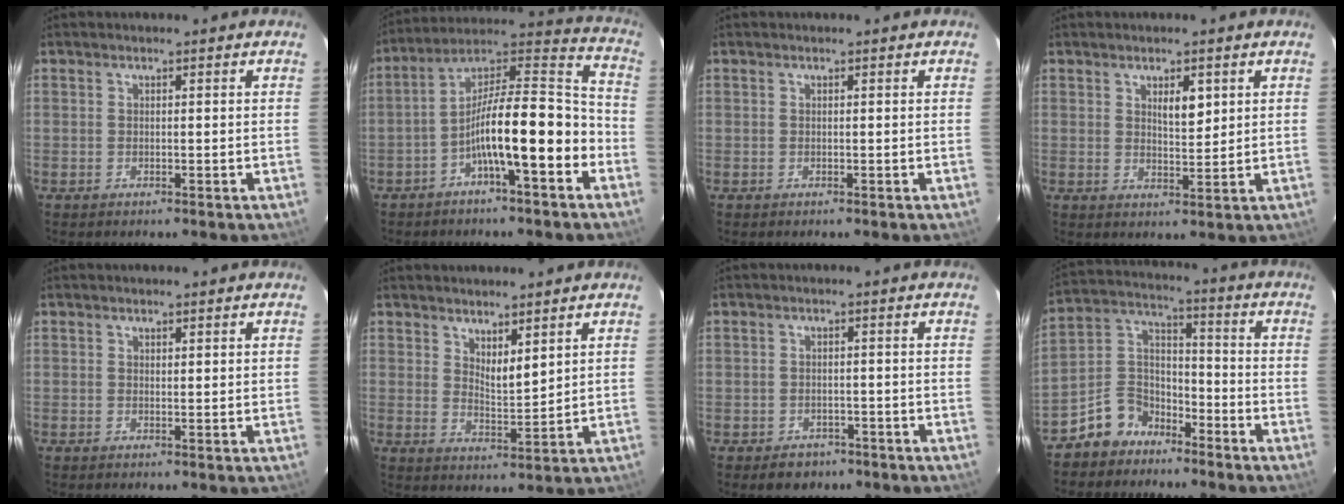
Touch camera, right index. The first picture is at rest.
{"total": 15.2, "force": [-5.4, 2.4, 14.0], "torque": [-0.230, 0.034, -0.090]}
{"total": 0.0}
{"total": 3.6, "force": [1.6, 1.2, 3.0], "torque": [-0.051, -0.002, 0.030]}
{"total": 0.7, "force": [0.6, 0.2, 0.4], "torque": [-0.007, -0.003, 0.009]}
{"total": 4.1, "force": [2.7, 0.9, 2.9], "torque": [-0.055, -0.018, 0.057]}
{"total": 3.4, "force": [-2.1, 2.5, 0.8], "torque": [-0.011, 0.007, -0.023]}
{"total": 8.6, "force": [-6.4, 5.5, 1.5], "torque": [-0.034, 0.034, -0.125]}